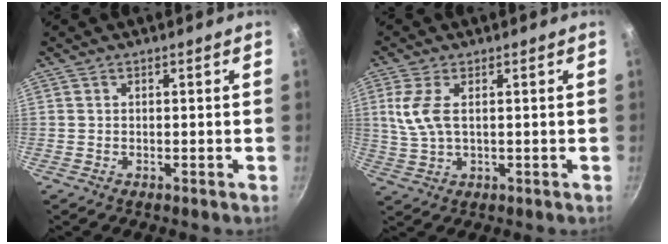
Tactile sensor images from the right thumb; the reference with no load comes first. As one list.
[{"total": 6.1, "force": [1.3, 2.8, 5.3], "torque": [-0.115, 0.000, 0.029]}]